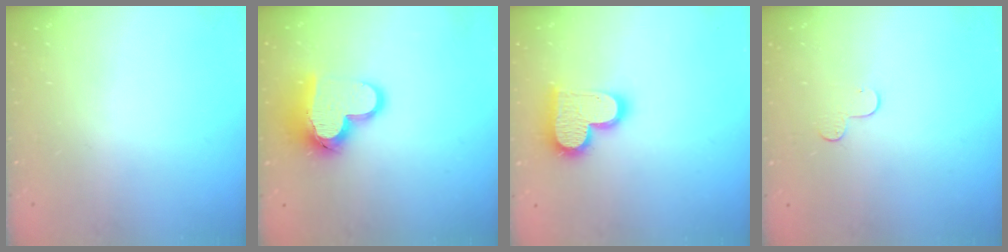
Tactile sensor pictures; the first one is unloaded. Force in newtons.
{"total": 16.3, "press": 16.2, "slide": 1.8}
{"total": 16.6, "press": 16.5, "slide": 1.2}
{"total": 5.5, "press": 5.5, "slide": 0.5}